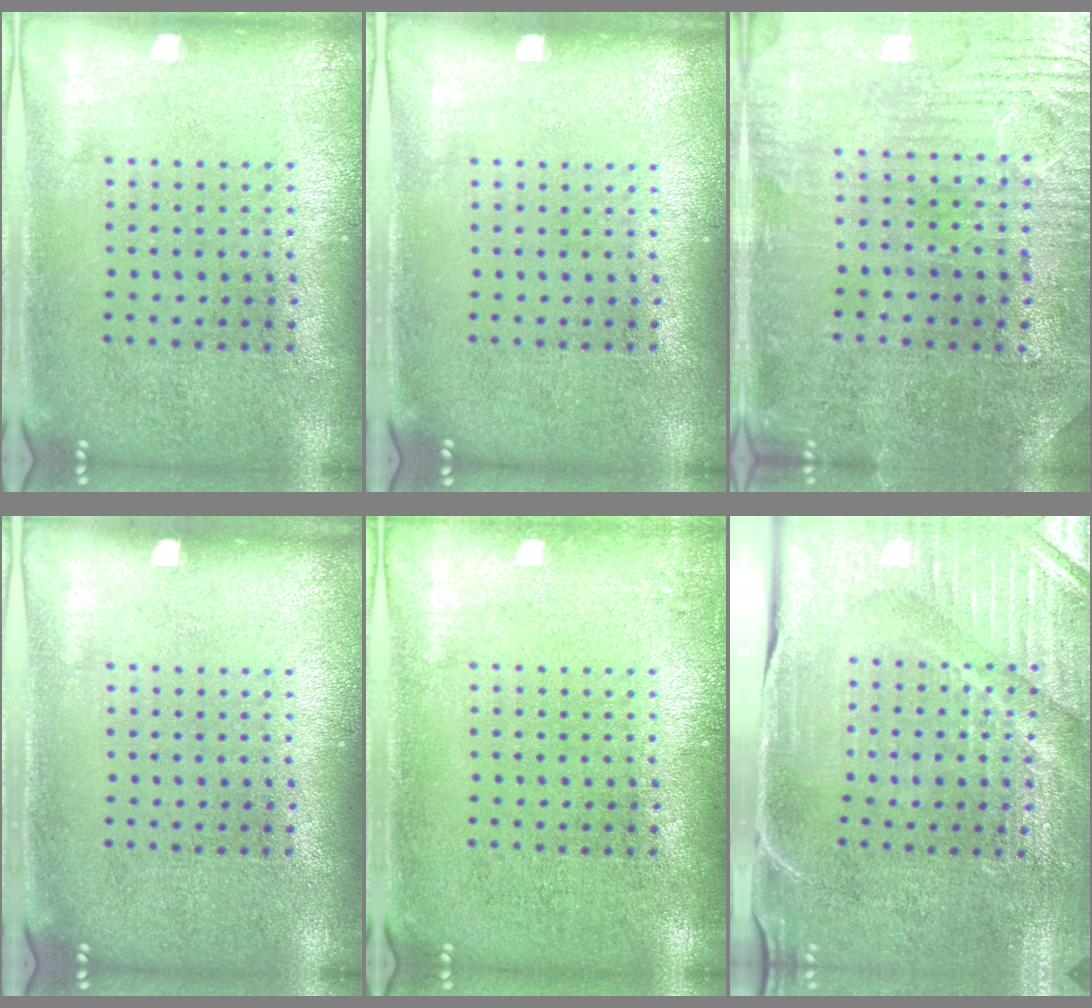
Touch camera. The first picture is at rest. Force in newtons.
{"total": 0.0}
{"total": 1.5, "press": 1.3, "slide": 0.6}
{"total": 0.0}
{"total": 0.8, "press": 0.8, "slide": 0.2}
{"total": 3.9, "press": 3.9, "slide": 0.4}